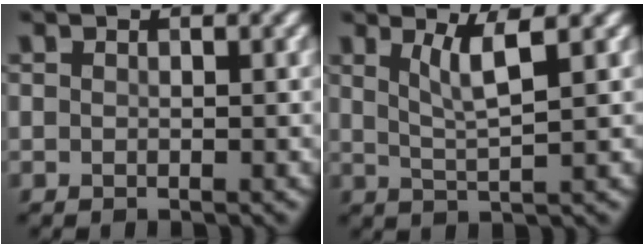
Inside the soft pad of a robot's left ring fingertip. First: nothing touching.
{"total": 3.3, "force": [1.4, 0.6, 2.9], "torque": [-0.051, -0.003, 0.031]}